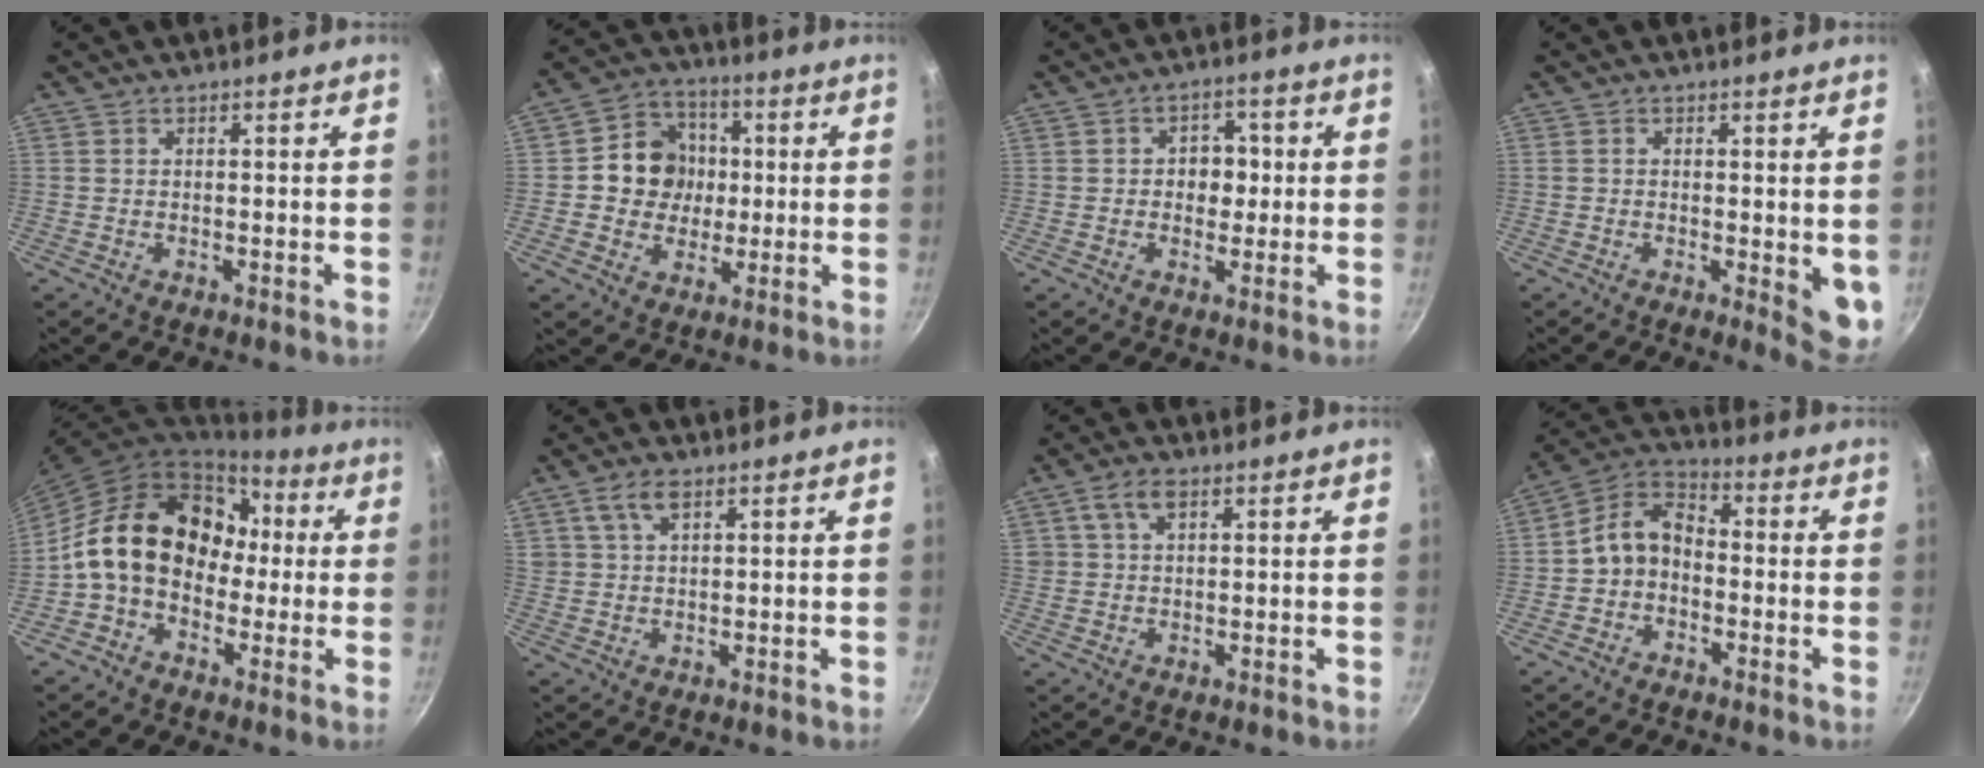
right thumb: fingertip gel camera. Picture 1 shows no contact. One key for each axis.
{"total": 11.2, "fx": 0.5, "fy": 10.2, "fz": 4.8, "tx": -0.035, "ty": 0.014, "tz": -0.004}
{"total": 5.4, "fx": 0.2, "fy": 4.4, "fz": 3.2, "tx": -0.006, "ty": 0.006, "tz": -0.002}
{"total": 5.5, "fx": -0.1, "fy": 2.2, "fz": 5.0, "tx": -0.056, "ty": -0.010, "tz": -0.001}
{"total": 18.6, "fx": 0.6, "fy": 14.1, "fz": 12.0, "tx": -0.166, "ty": 0.057, "tz": -0.002}
{"total": 5.0, "fx": 2.7, "fy": 2.5, "fz": 3.5, "tx": -0.060, "ty": -0.001, "tz": 0.054}
{"total": 4.9, "fx": 2.2, "fy": 2.7, "fz": 3.4, "tx": -0.057, "ty": 0.003, "tz": 0.041}
{"total": 8.5, "fx": -1.6, "fy": 6.4, "fz": 5.4, "tx": -0.075, "ty": 0.043, "tz": -0.048}